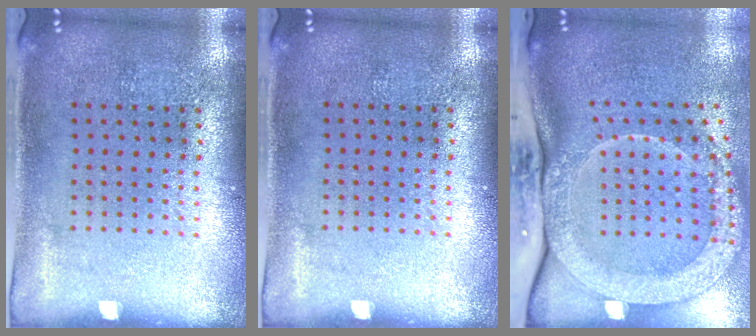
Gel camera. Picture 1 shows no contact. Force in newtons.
{"total": 0.0}
{"total": 3.1, "press": 2.3, "slide": 2.1}